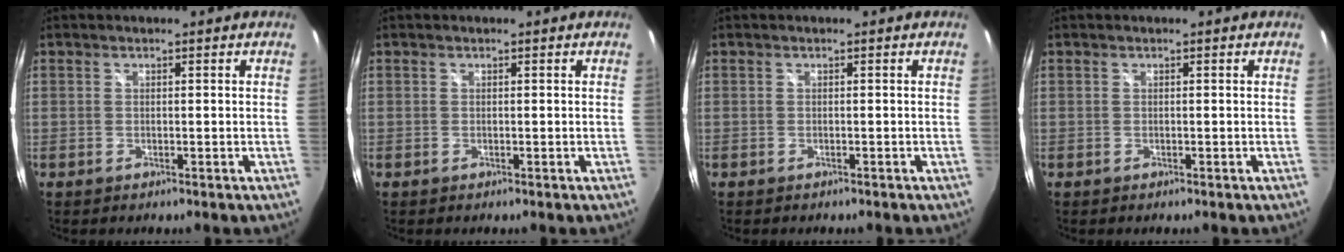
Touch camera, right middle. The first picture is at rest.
{"total": 0.0}
{"total": 0.5, "force": [-0.5, 0.2, 0.1], "torque": [-0.001, -0.003, -0.008]}
{"total": 0.0}